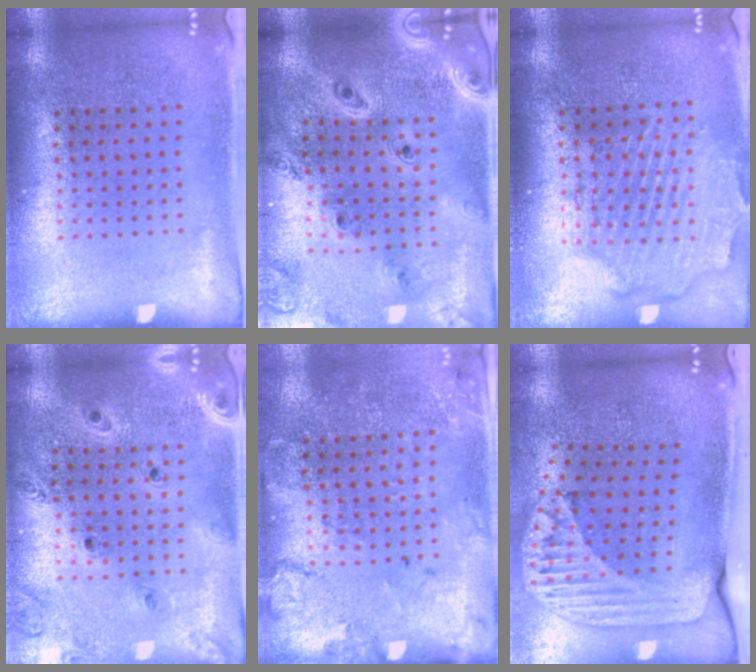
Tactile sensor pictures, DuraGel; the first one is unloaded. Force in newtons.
{"total": 2.3, "press": 2.1, "slide": 1.0}
{"total": 2.5, "press": 2.2, "slide": 1.1}
{"total": 1.3, "press": 1.3, "slide": 0.1}
{"total": 1.8, "press": 1.5, "slide": 1.0}
{"total": 2.4, "press": 1.7, "slide": 1.7}